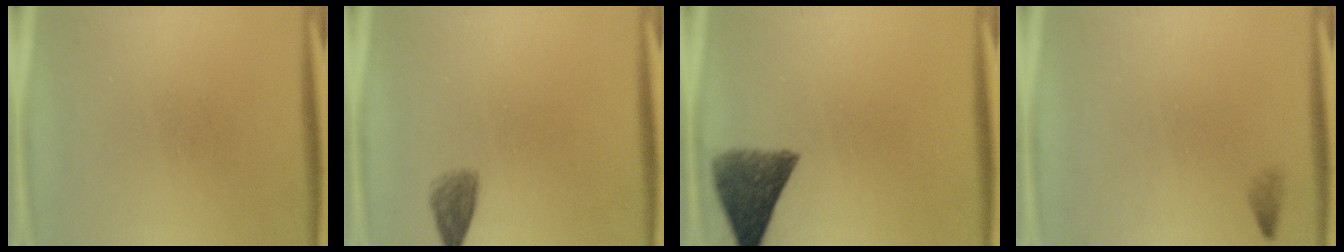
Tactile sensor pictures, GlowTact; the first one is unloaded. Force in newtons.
{"total": 2.0}
{"total": 8.5}
{"total": 0.8}